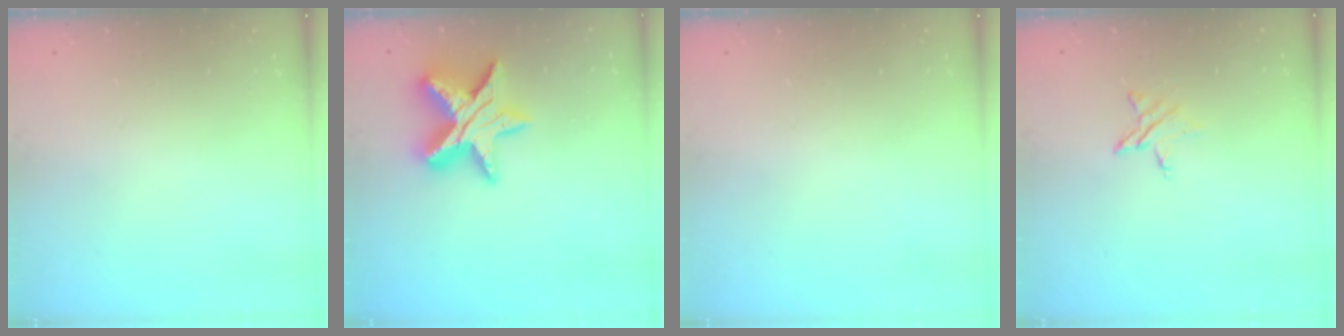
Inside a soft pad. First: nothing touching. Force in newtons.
{"total": 15.6, "press": 15.6, "slide": 0.9}
{"total": 0.0}
{"total": 4.5, "press": 4.5, "slide": 0.5}